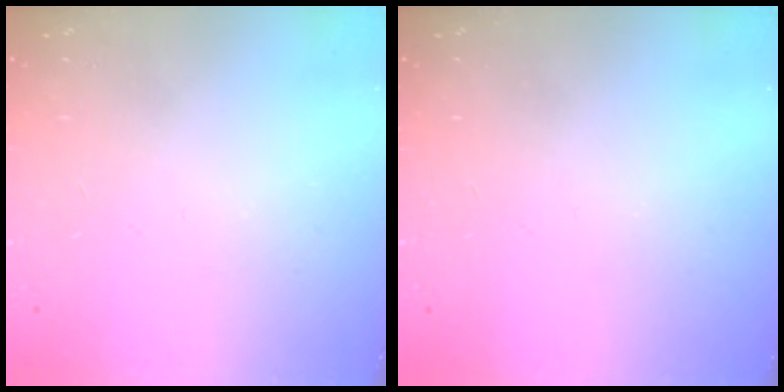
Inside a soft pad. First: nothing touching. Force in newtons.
{"total": 0.0}